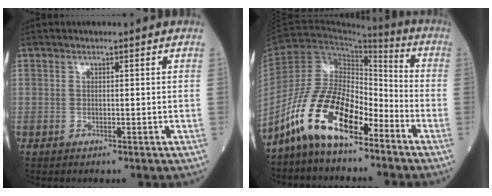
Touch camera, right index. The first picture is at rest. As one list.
[{"total": 12.9, "force": [-8.8, 4.7, 8.2], "torque": [-0.170, 0.019, -0.168]}]